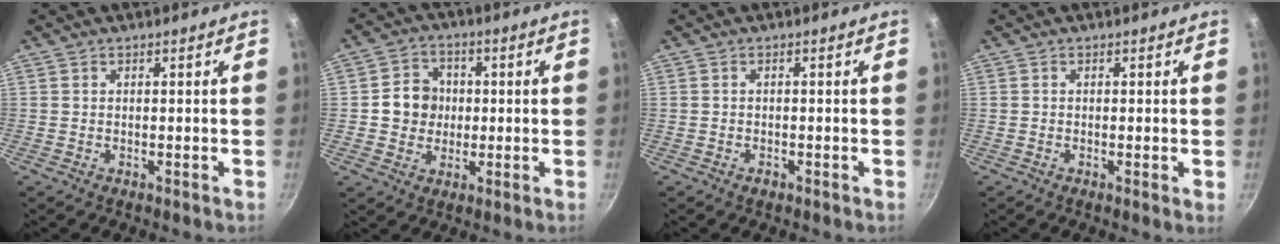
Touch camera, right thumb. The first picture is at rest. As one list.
[{"total": 7.5, "force": [0.2, 6.9, 3.0], "torque": [-0.014, 0.008, -0.006]}, {"total": 1.0, "force": [-0.6, 0.6, 0.5], "torque": [-0.012, 0.004, -0.011]}, {"total": 1.0, "force": [-0.1, 0.1, 1.0], "torque": [-0.014, -0.003, -0.007]}]